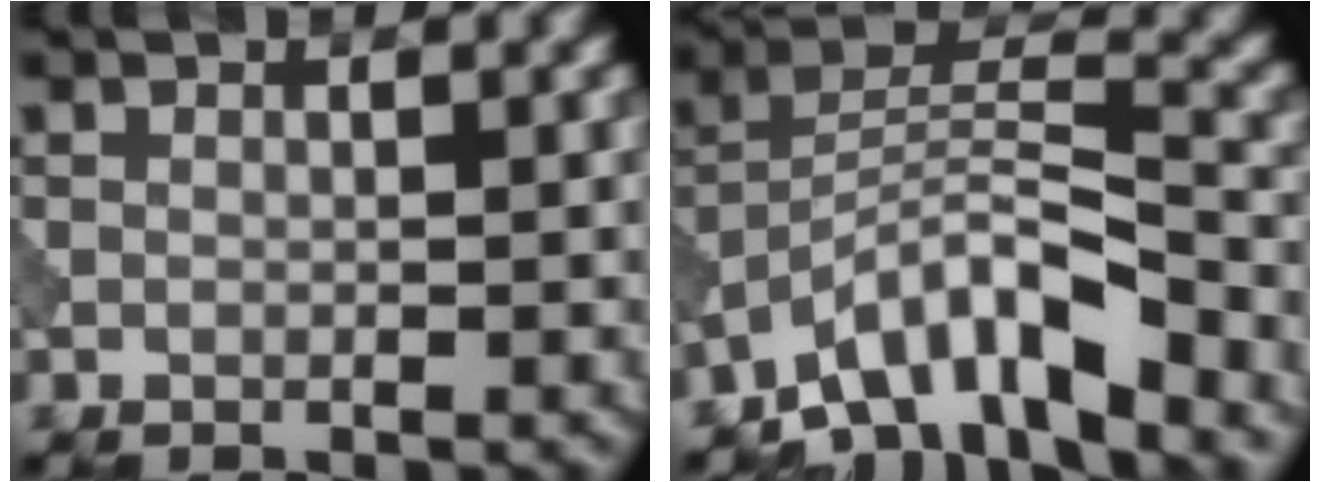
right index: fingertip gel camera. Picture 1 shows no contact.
{"total": 8.2, "force": [-6.3, 1.9, 4.8], "torque": [-0.074, 0.010, -0.124]}